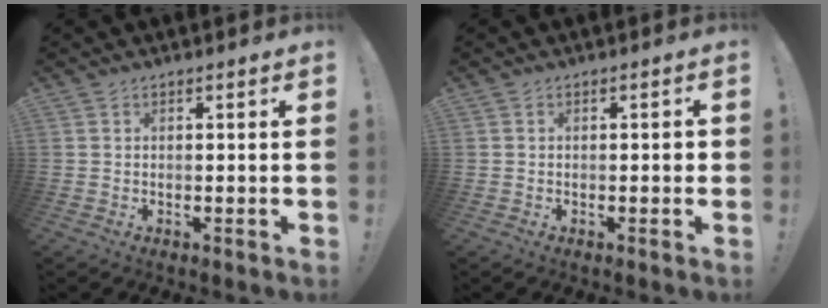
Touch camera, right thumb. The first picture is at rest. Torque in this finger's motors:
{"motor_torque": [0.24, 0.32, 0.31, -0.37, 0.04]}